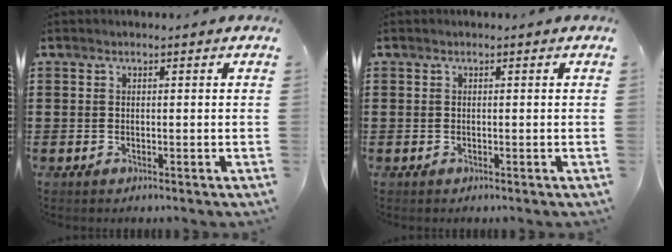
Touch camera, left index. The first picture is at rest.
{"total": 0.0}